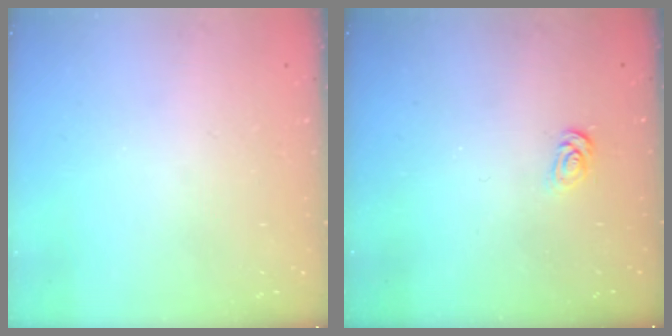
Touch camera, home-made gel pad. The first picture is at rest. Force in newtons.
{"total": 2.7, "press": 2.7, "slide": 0.3}